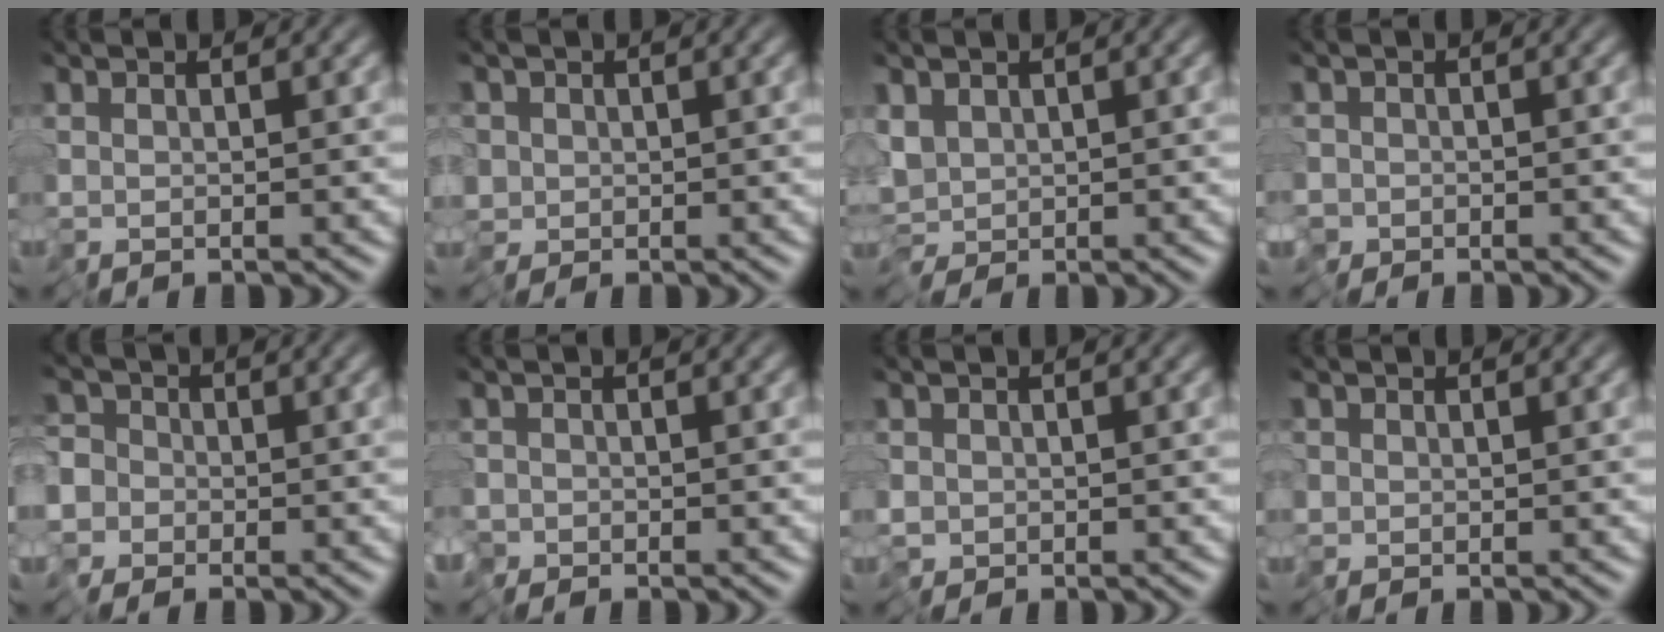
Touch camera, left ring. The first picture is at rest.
{"total": 1.5, "force": [-0.2, 1.4, 0.1], "torque": [-0.002, -0.005, -0.009]}
{"total": 1.9, "force": [0.0, 1.6, 1.1], "torque": [-0.026, 0.000, -0.006]}
{"total": 1.1, "force": [-0.6, 0.9, 0.0], "torque": [-0.003, -0.005, -0.014]}
{"total": 5.4, "force": [-1.0, 5.2, 1.3], "torque": [-0.028, 0.025, -0.048]}
{"total": 0.9, "force": [-0.6, 0.6, -0.1], "torque": [0.004, -0.003, -0.015]}
{"total": 0.8, "force": [-0.3, 0.7, 0.2], "torque": [-0.005, -0.002, -0.007]}
{"total": 0.5, "force": [0.0, 0.5, -0.2], "torque": [0.003, -0.002, 0.000]}